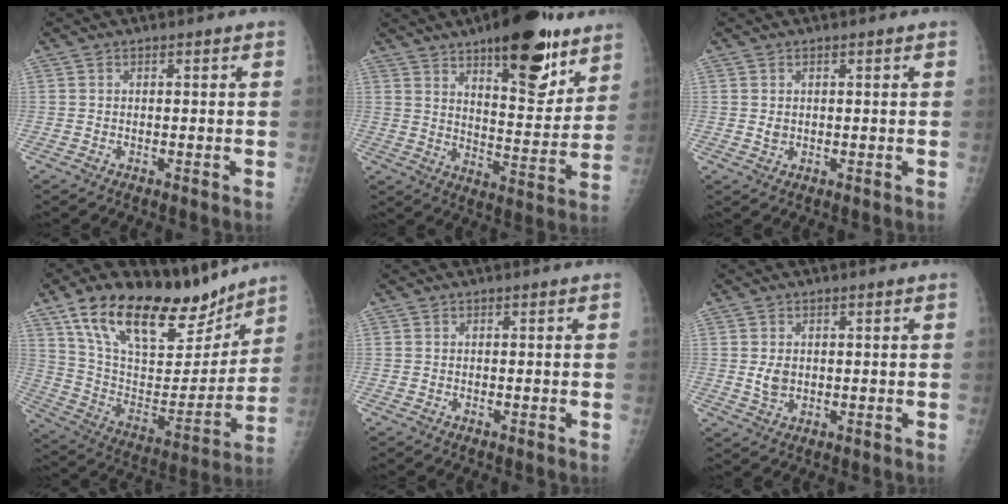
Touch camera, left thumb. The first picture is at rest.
{"total": 20.1, "force": [12.4, 7.4, 13.9], "torque": [-0.154, -0.071, 0.187]}
{"total": 1.2, "force": [0.3, 1.0, 0.7], "torque": [-0.008, -0.003, 0.010]}
{"total": 26.5, "force": [18.4, 11.2, 15.5], "torque": [-0.217, -0.057, 0.312]}
{"total": 0.0}
{"total": 3.0, "force": [0.3, 2.2, 2.0], "torque": [-0.029, -0.006, 0.012]}